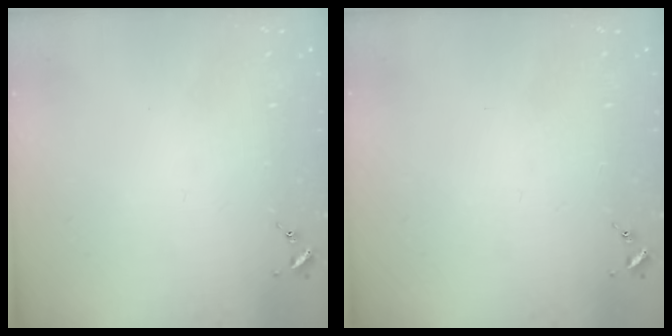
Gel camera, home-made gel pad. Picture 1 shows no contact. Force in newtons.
{"total": 0.0}